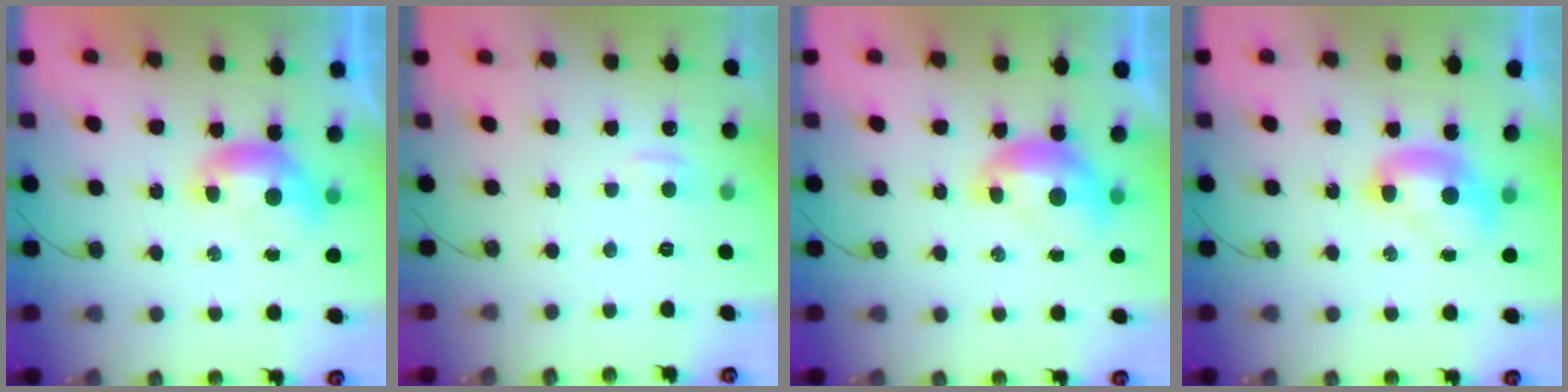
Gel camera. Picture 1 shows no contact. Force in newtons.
{"total": 1.7, "press": 1.6, "slide": 0.5}
{"total": 1.3, "press": 1.3, "slide": 0.2}
{"total": 2.0, "press": 2.0, "slide": 0.2}